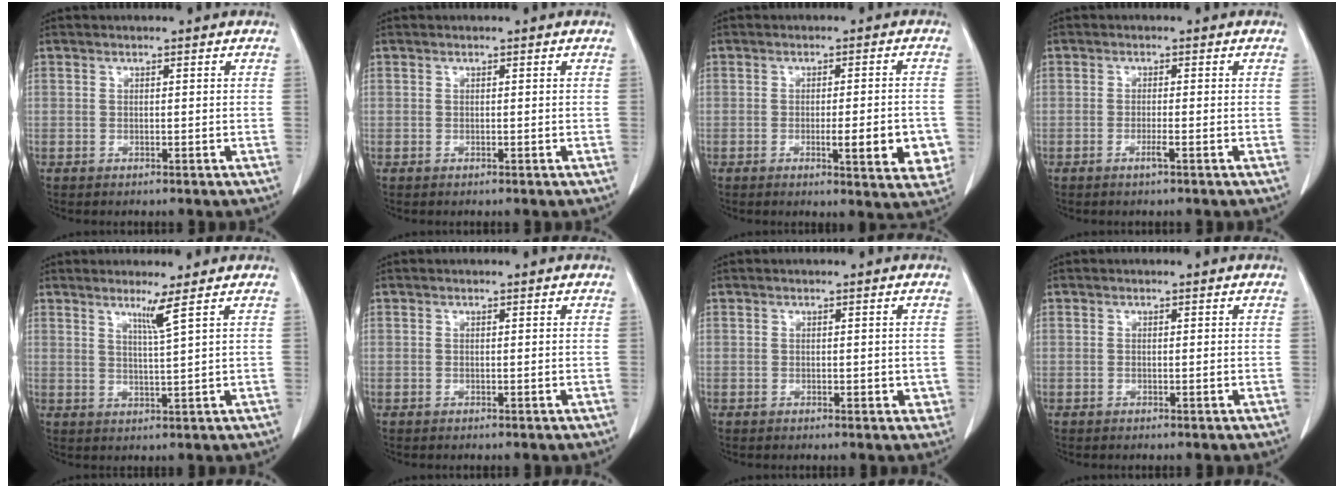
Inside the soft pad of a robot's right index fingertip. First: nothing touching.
{"total": 0.0}
{"total": 8.6, "force": [-2.3, 1.6, 8.2], "torque": [-0.093, -0.008, -0.026]}
{"total": 1.6, "force": [-0.8, -0.2, 1.3], "torque": [-0.028, -0.003, -0.016]}
{"total": 3.1, "force": [1.9, -1.3, 2.1], "torque": [-0.039, -0.017, 0.039]}
{"total": 0.0}
{"total": 2.1, "force": [-0.2, 1.1, 1.7], "torque": [-0.016, -0.001, -0.001]}
{"total": 0.5, "force": [-0.1, 0.1, 0.5], "torque": [-0.011, -0.002, 0.000]}